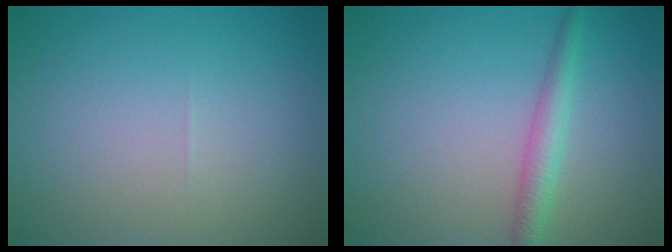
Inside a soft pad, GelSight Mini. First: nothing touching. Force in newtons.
{"total": 2.4, "press": 2.4, "slide": 0.1}